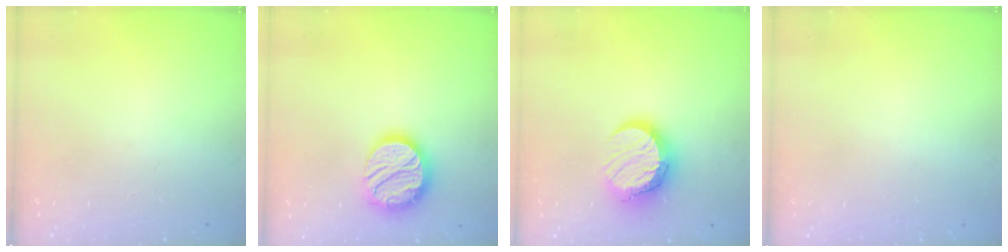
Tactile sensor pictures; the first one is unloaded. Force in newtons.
{"total": 17.9, "press": 17.9, "slide": 1.1}
{"total": 12.3, "press": 12.3, "slide": 0.9}
{"total": 0.6, "press": 0.6, "slide": 0.1}